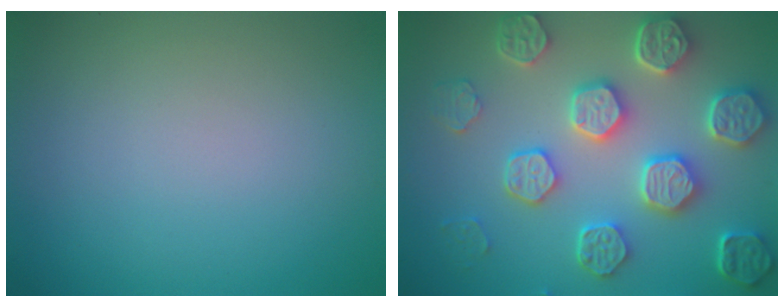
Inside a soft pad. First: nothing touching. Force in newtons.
{"total": 7.5, "press": 6.2, "slide": 4.2}